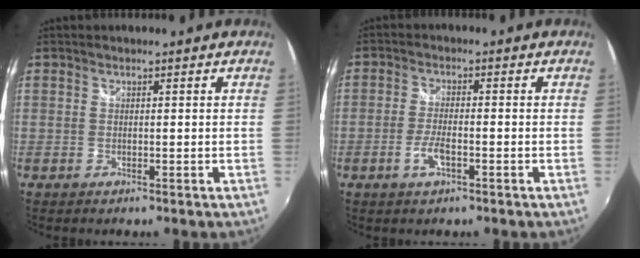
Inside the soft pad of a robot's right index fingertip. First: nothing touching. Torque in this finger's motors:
{"motor_torque": [0.02, -0.02, 0.05, 0.03]}